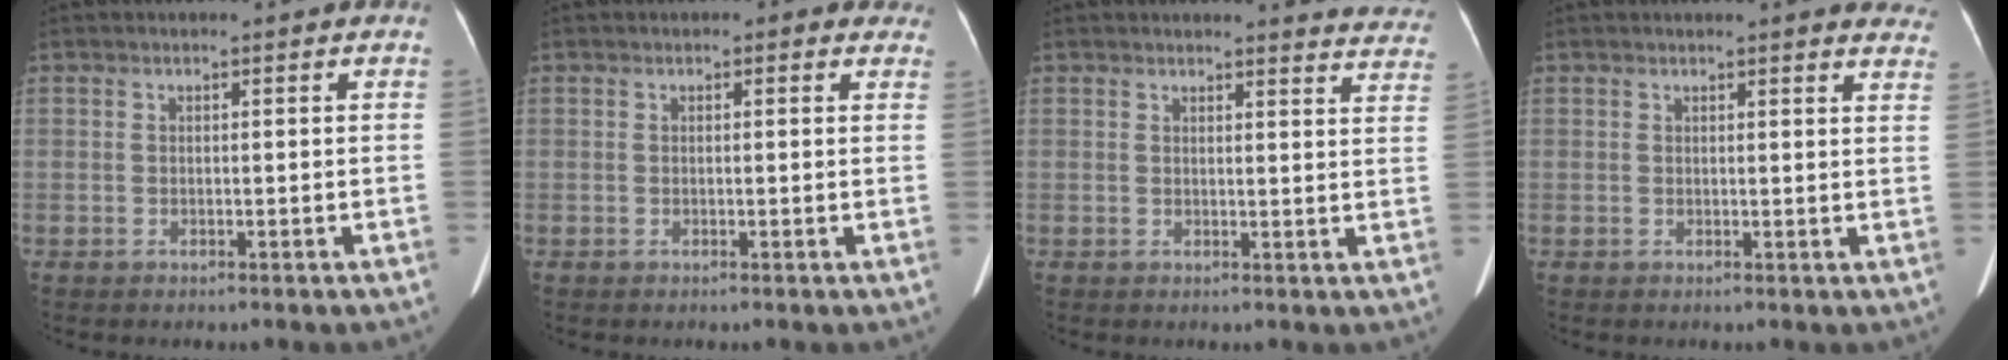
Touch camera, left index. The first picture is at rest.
{"total": 2.1, "force": [1.5, 1.2, 0.9], "torque": [0.005, 0.008, 0.005]}
{"total": 10.1, "force": [9.9, 1.2, 1.2], "torque": [0.019, -0.049, 0.075]}
{"total": 12.8, "force": [11.9, 2.3, 4.3], "torque": [-0.022, -0.007, 0.111]}